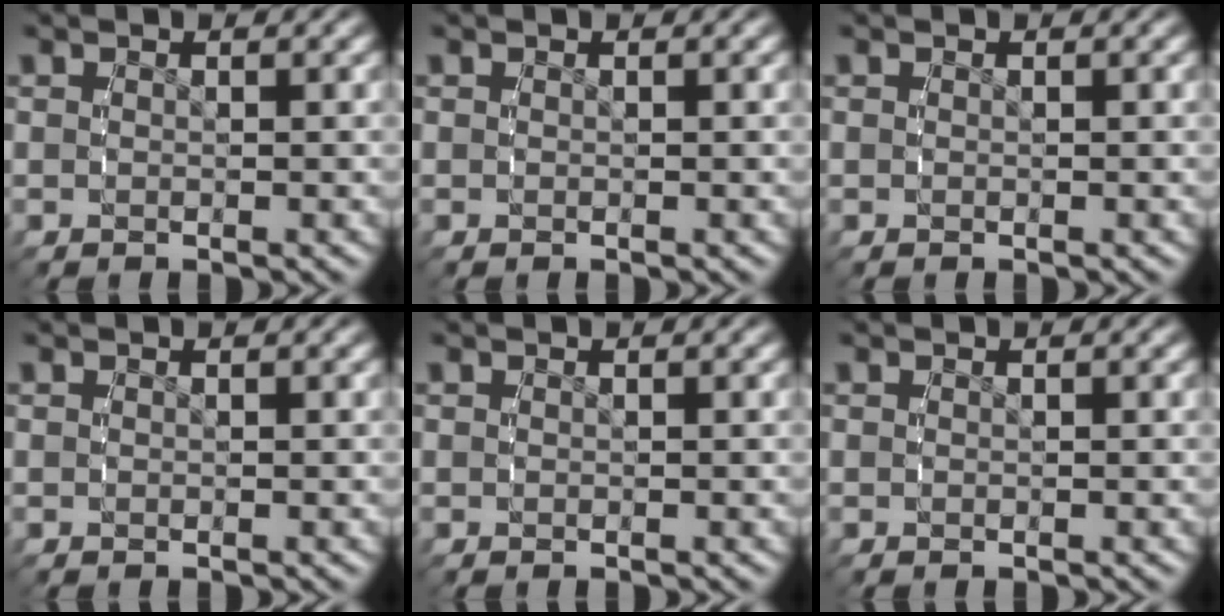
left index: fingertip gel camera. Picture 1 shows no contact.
{"total": 0.0}
{"total": 0.0}
{"total": 0.0}
{"total": 0.0}
{"total": 0.0}